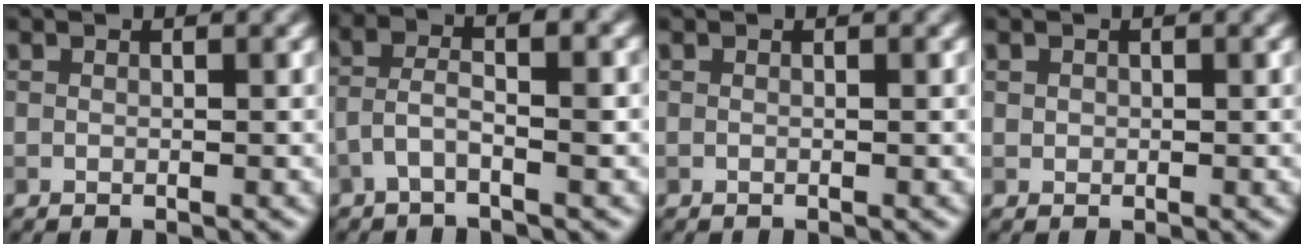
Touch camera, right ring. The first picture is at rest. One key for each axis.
{"total": 4.0, "fx": -0.9, "fy": 1.1, "fz": 3.7, "tx": -0.081, "ty": 0.020, "tz": -0.026}
{"total": 0.0}
{"total": 0.6, "fx": 0.1, "fy": 0.6, "fz": 0.1, "tx": 0.002, "ty": -0.002, "tz": 0.002}